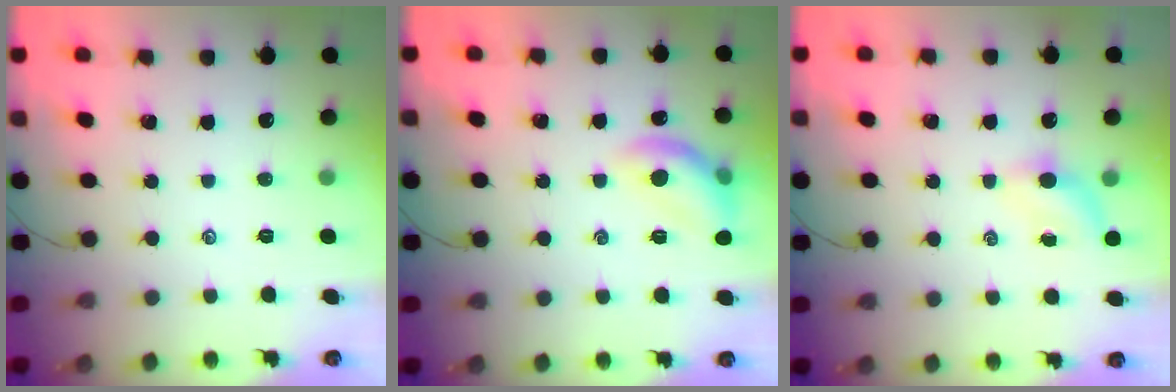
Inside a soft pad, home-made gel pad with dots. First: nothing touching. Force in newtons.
{"total": 13.0, "press": 12.9, "slide": 0.9}
{"total": 5.8, "press": 5.7, "slide": 0.9}